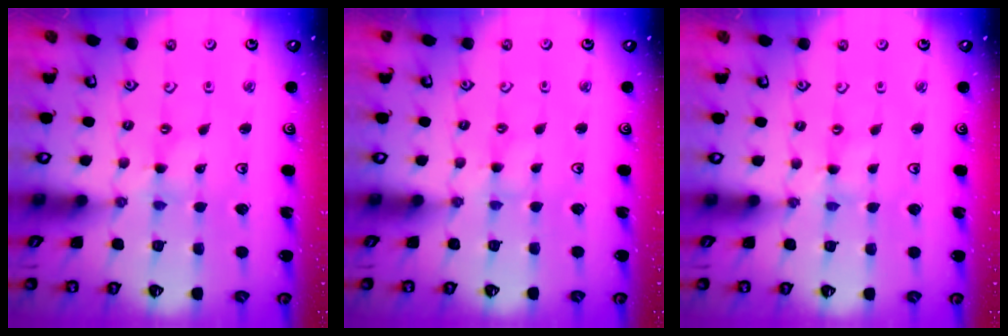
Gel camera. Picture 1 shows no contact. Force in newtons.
{"total": 1.1, "press": 1.1, "slide": 0.3}
{"total": 0.0}